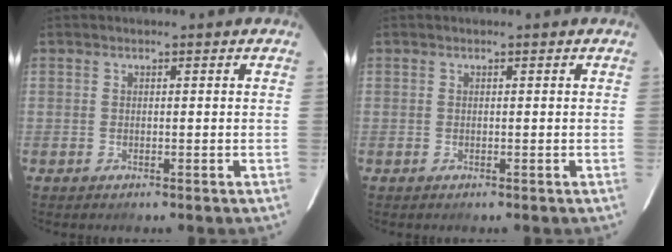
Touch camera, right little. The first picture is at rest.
{"total": 0.0}